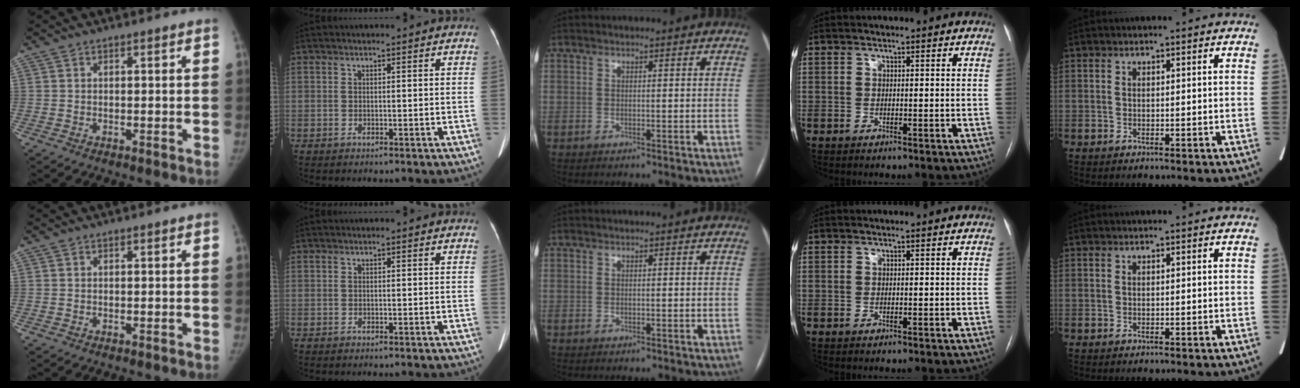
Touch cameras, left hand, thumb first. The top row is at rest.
{}